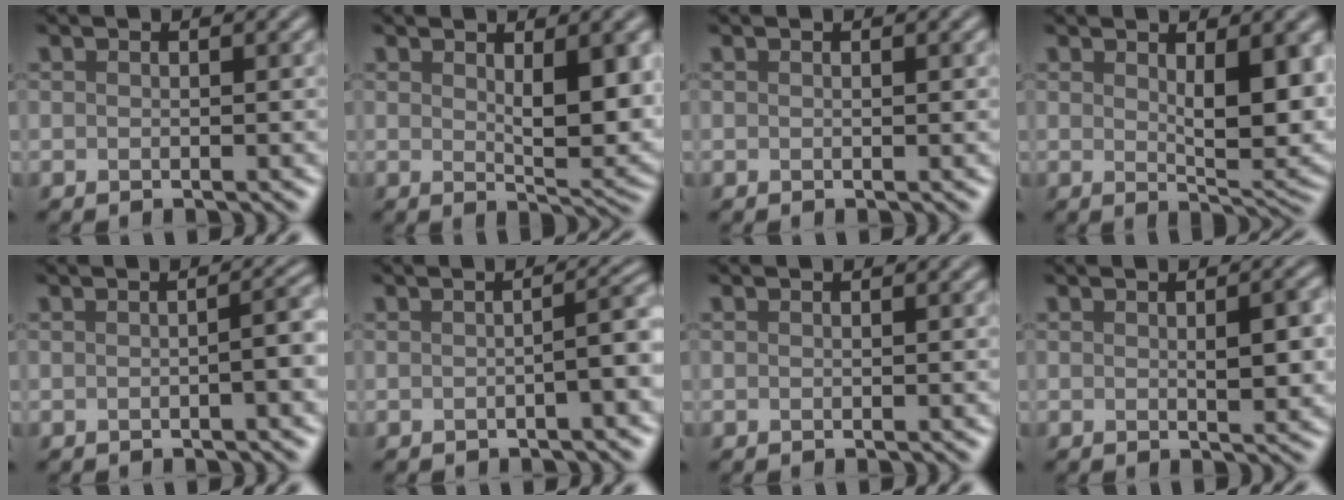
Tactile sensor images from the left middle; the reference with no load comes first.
{"total": 5.2, "force": [1.2, 1.7, 4.8], "torque": [-0.072, -0.008, 0.027]}
{"total": 0.0}
{"total": 6.1, "force": [1.4, 2.0, 5.6], "torque": [-0.083, -0.012, 0.030]}
{"total": 2.2, "force": [-0.4, 0.5, 2.1], "torque": [-0.025, 0.008, -0.006]}
{"total": 2.7, "force": [-0.6, 0.6, 2.5], "torque": [-0.030, 0.013, -0.013]}
{"total": 0.0}
{"total": 3.1, "force": [0.3, 0.9, 3.0], "torque": [-0.042, -0.001, 0.005]}